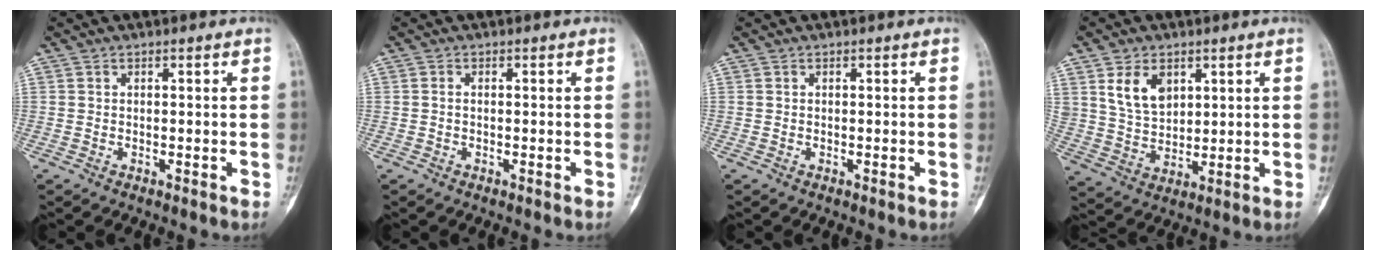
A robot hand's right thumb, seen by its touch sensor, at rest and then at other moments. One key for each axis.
{"total": 0.5, "fx": -0.1, "fy": 0.3, "fz": 0.4, "tx": -0.009, "ty": 0.000, "tz": -0.005}
{"total": 0.0}
{"total": 8.4, "fx": 3.8, "fy": 5.6, "fz": 5.0, "tx": -0.073, "ty": -0.021, "tz": 0.083}